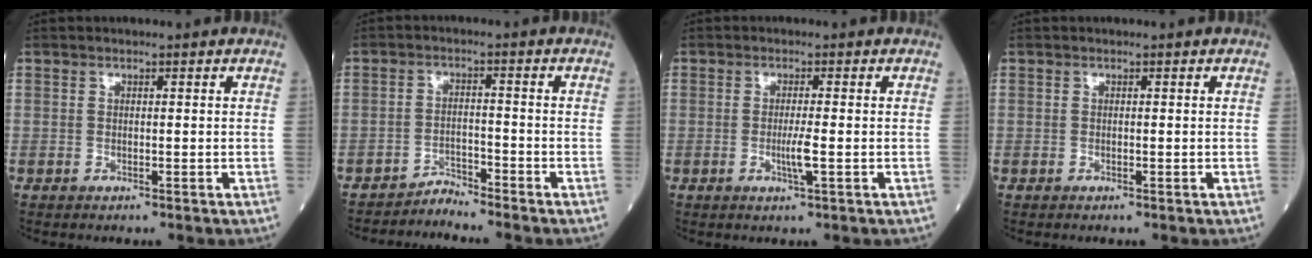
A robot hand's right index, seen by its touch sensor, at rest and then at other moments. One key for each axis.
{"total": 2.9, "fx": -2.7, "fy": -0.5, "fz": -0.9, "tx": 0.020, "ty": -0.009, "tz": -0.046}
{"total": 2.7, "fx": -0.6, "fy": -0.2, "fz": 2.6, "tx": -0.051, "ty": -0.006, "tz": -0.011}
{"total": 0.0}